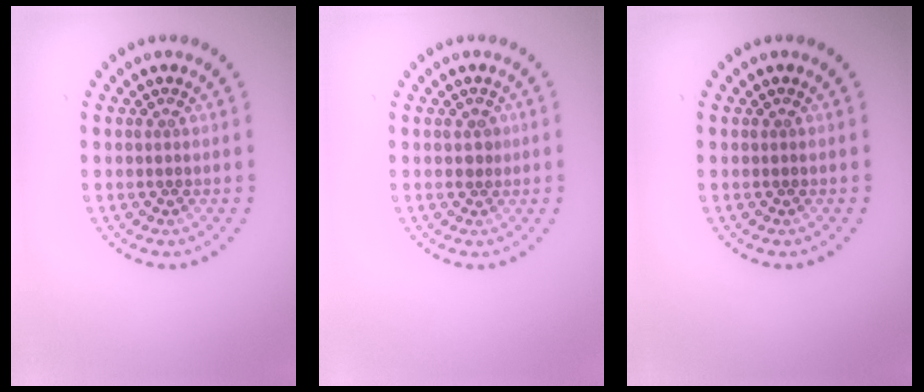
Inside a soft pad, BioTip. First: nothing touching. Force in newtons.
{"total": 1.1, "press": 0.9, "slide": 0.5}
{"total": 0.0}